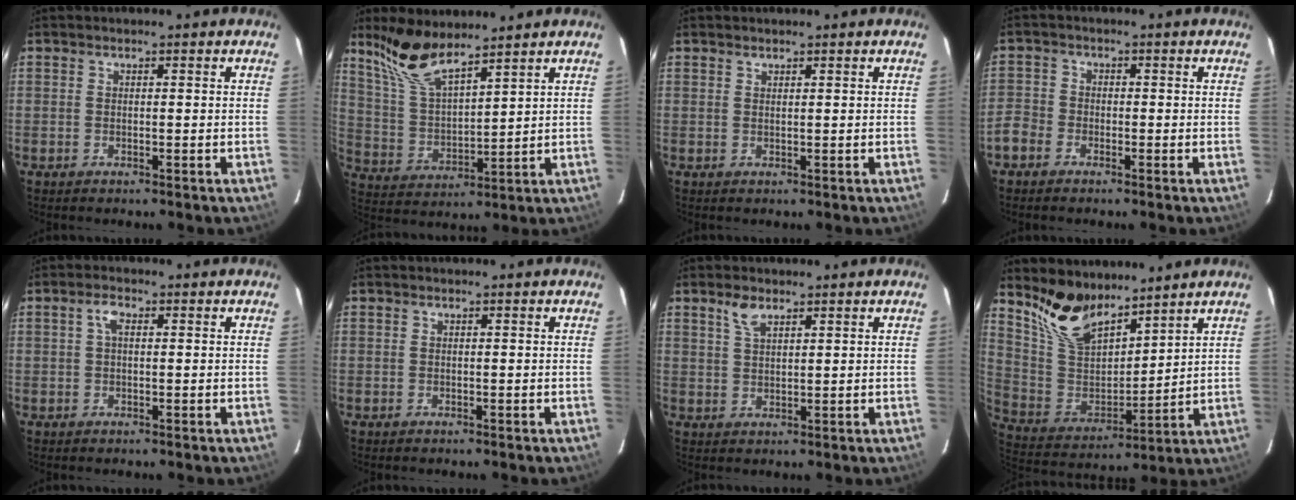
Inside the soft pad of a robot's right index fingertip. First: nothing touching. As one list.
[{"total": 10.5, "force": [8.5, 2.4, 5.6], "torque": [-0.115, 0.005, 0.178]}, {"total": 0.6, "force": [0.6, 0.0, 0.1], "torque": [-0.005, 0.000, 0.011]}, {"total": 4.4, "force": [-2.6, 3.4, 1.0], "torque": [-0.030, 0.012, -0.061]}, {"total": 2.2, "force": [0.5, 1.1, 1.9], "torque": [-0.039, 0.009, 0.008]}, {"total": 0.0}, {"total": 3.3, "force": [2.2, 1.4, 2.0], "torque": [-0.038, 0.005, 0.044]}, {"total": 13.5, "force": [10.7, 5.4, 6.1], "torque": [-0.135, 0.003, 0.220]}]